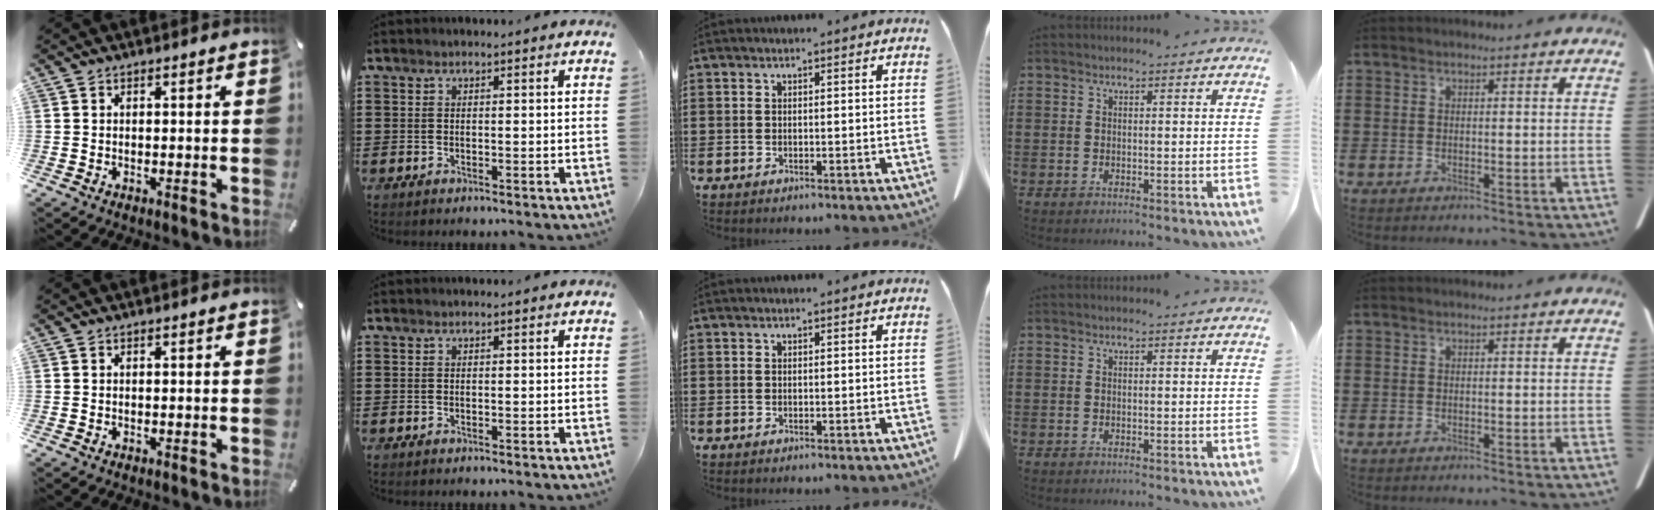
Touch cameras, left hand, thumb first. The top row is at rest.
{}